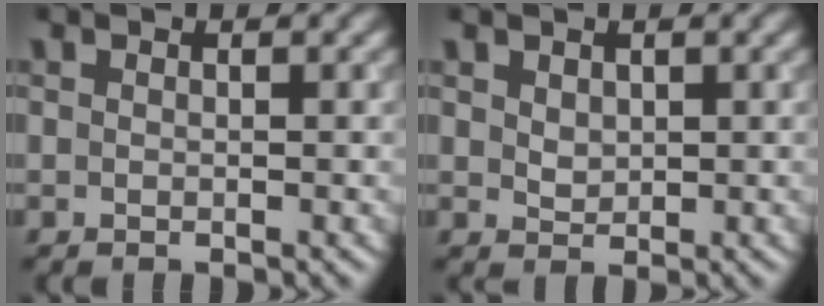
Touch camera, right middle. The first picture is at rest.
{"total": 1.2, "force": [0.5, 0.9, 0.6], "torque": [-0.011, -0.002, 0.015]}